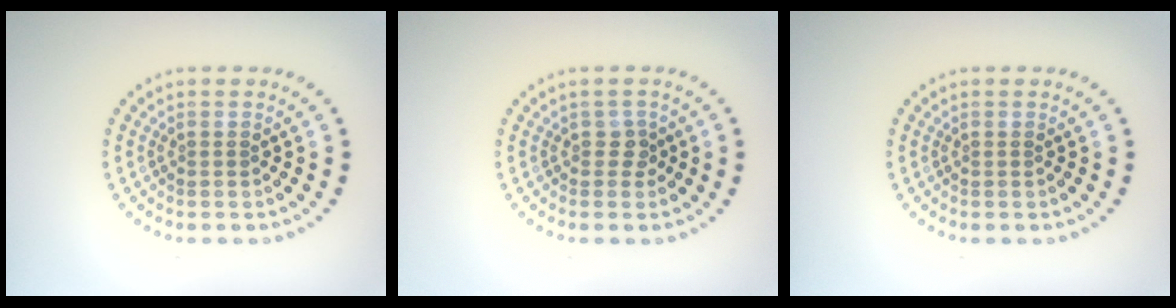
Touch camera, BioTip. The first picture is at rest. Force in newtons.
{"total": 1.1, "press": 0.9, "slide": 0.6}
{"total": 0.0}